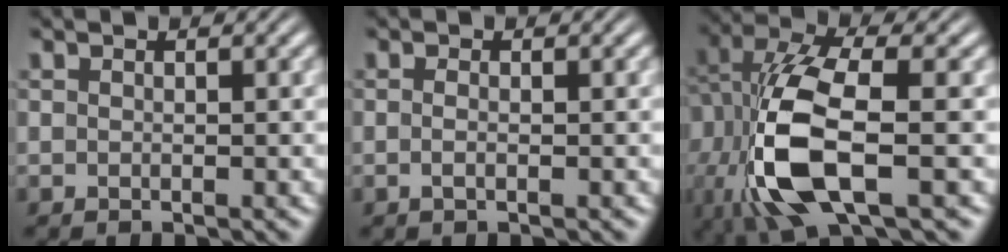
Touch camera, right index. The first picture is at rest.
{"total": 1.0, "force": [-0.7, -0.1, 0.7], "torque": [-0.020, -0.011, -0.008]}
{"total": 10.5, "force": [-1.6, 5.4, 8.9], "torque": [-0.219, -0.037, -0.002]}